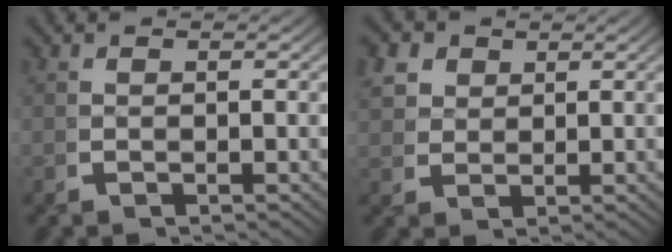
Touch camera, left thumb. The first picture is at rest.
{"total": 4.2, "force": [2.3, 3.1, 1.7], "torque": [-0.037, -0.004, 0.046]}